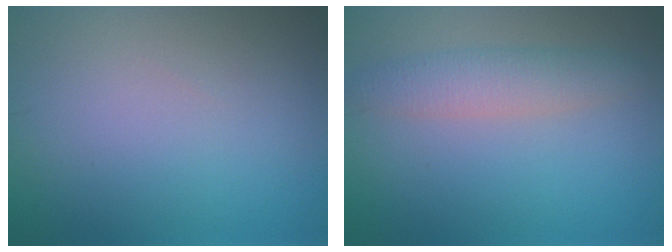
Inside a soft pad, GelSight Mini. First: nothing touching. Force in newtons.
{"total": 3.0, "press": 3.0, "slide": 0.0}